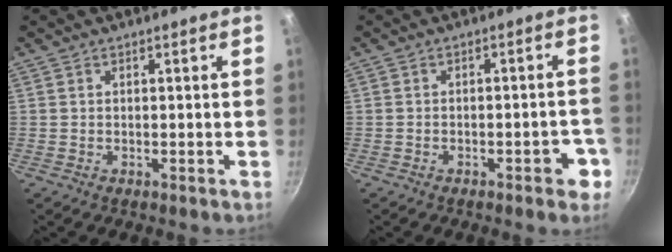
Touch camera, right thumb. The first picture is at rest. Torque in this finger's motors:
{"motor_torque": [0.56, 0.33, 0.06, -0.13, 0.01]}